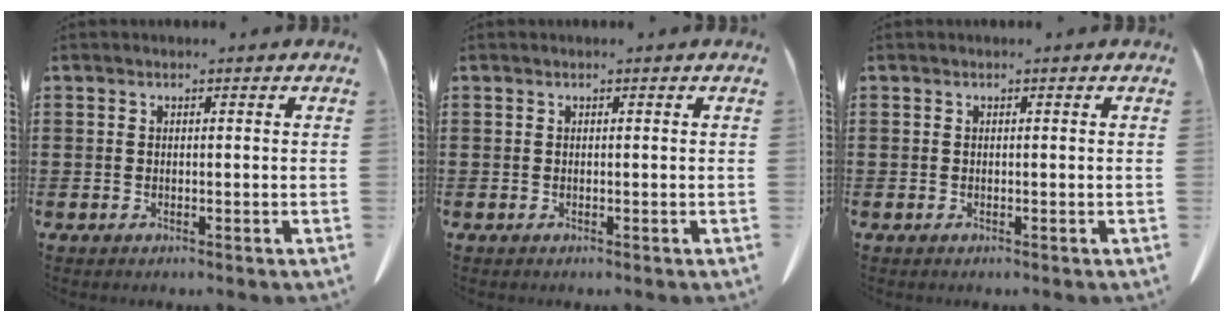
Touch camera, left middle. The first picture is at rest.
{"total": 0.0}
{"total": 0.0}